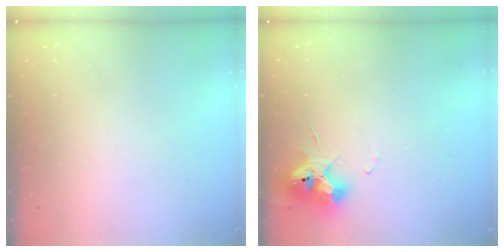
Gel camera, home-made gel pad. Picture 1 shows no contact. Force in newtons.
{"total": 11.3, "press": 11.3, "slide": 1.0}